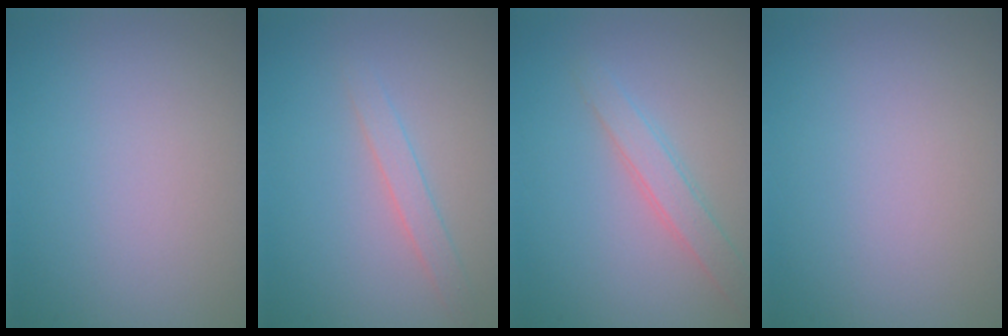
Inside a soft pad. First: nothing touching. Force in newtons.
{"total": 1.5, "press": 1.5, "slide": 0.1}
{"total": 2.2, "press": 2.2, "slide": 0.1}
{"total": 0.0}